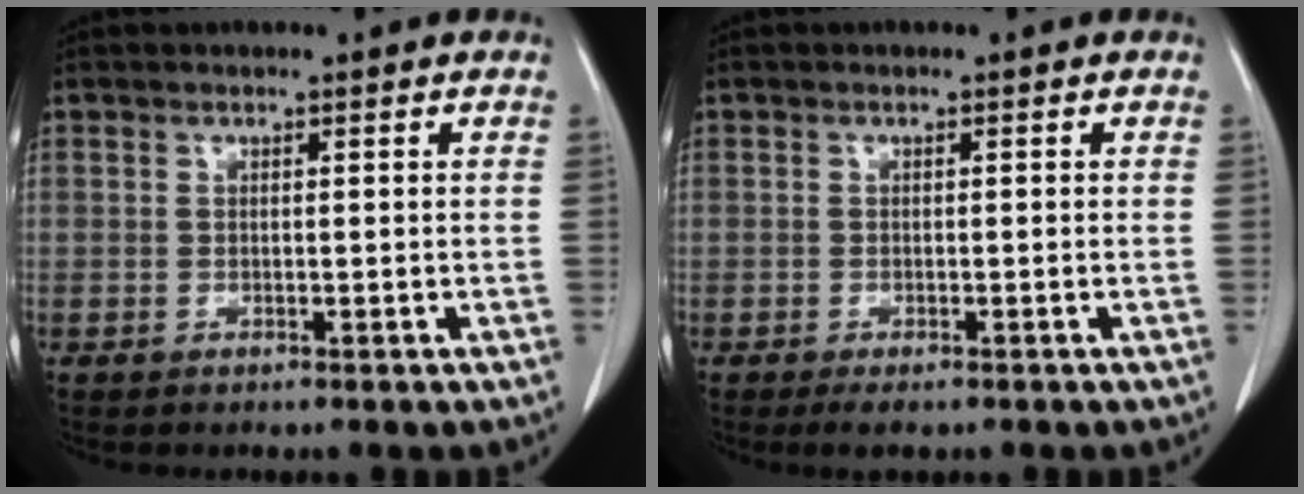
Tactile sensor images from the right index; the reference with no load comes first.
{"total": 1.9, "force": [-1.3, 0.8, 1.3], "torque": [-0.022, -0.003, -0.015]}